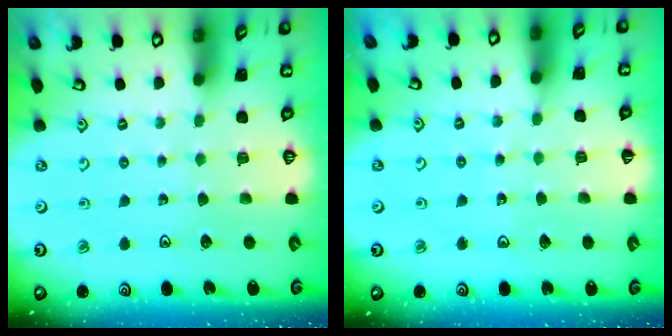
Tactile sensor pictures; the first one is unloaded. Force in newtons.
{"total": 2.7, "press": 2.7, "slide": 0.3}